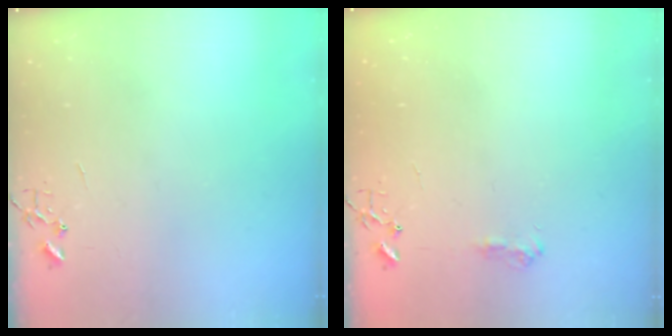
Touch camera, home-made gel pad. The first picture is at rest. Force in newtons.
{"total": 6.9, "press": 6.9, "slide": 1.0}